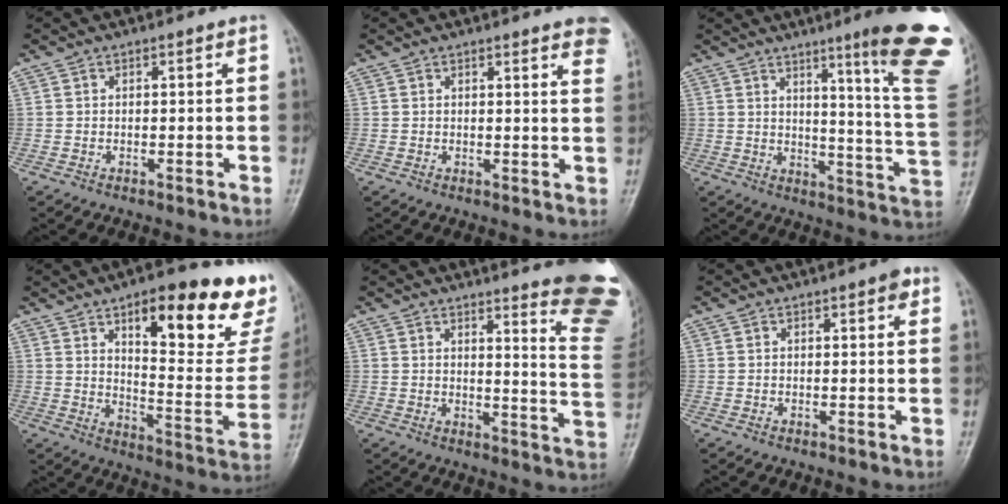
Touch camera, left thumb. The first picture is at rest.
{"total": 7.9, "force": [5.9, 1.5, 5.0], "torque": [-0.040, -0.017, 0.052]}
{"total": 20.0, "force": [10.4, 1.3, 17.0], "torque": [-0.189, -0.064, 0.132]}
{"total": 24.6, "force": [13.9, 8.0, 18.7], "torque": [-0.200, -0.059, 0.196]}
{"total": 16.7, "force": [13.3, 1.5, 10.0], "torque": [-0.096, -0.137, 0.141]}
{"total": 1.8, "force": [0.9, 0.6, 1.4], "torque": [-0.016, -0.001, 0.009]}